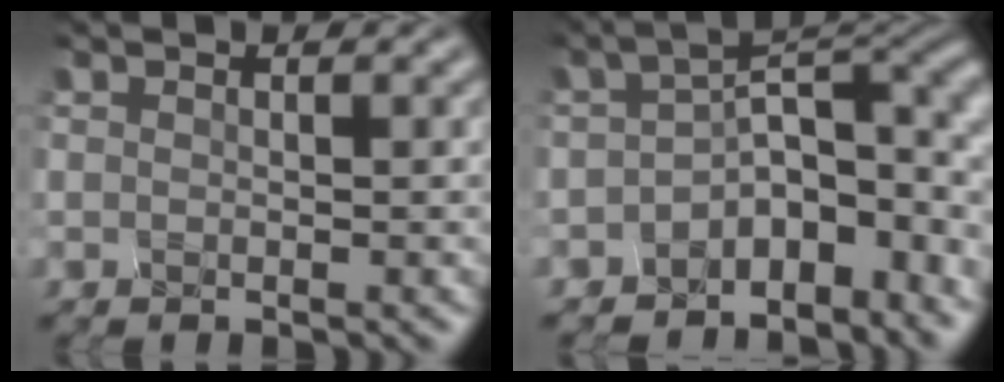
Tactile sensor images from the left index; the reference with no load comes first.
{"total": 8.6, "force": [-3.0, 5.0, 6.3], "torque": [-0.070, 0.003, -0.060]}